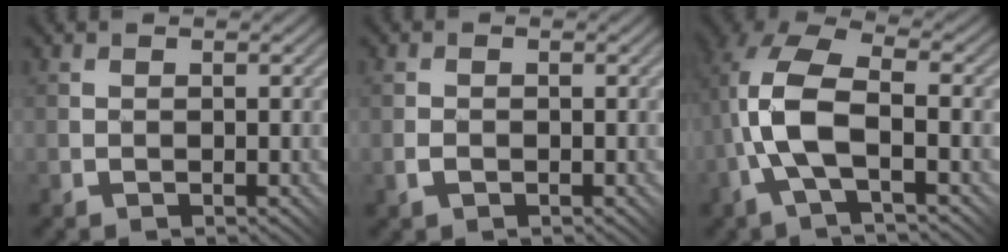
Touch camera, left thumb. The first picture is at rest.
{"total": 1.3, "force": [-0.5, 1.0, 0.8], "torque": [-0.016, 0.000, -0.009]}
{"total": 9.1, "force": [-1.7, 4.0, 8.0], "torque": [-0.181, 0.018, -0.043]}